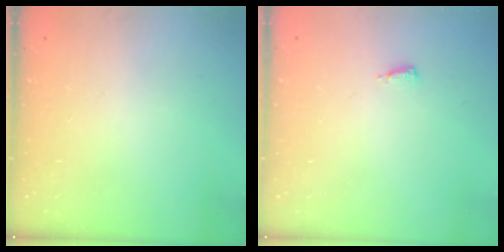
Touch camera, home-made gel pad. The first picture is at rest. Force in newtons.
{"total": 4.3, "press": 4.2, "slide": 1.0}